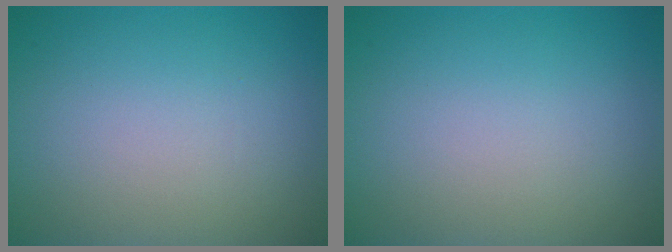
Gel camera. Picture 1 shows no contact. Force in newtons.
{"total": 0.0}